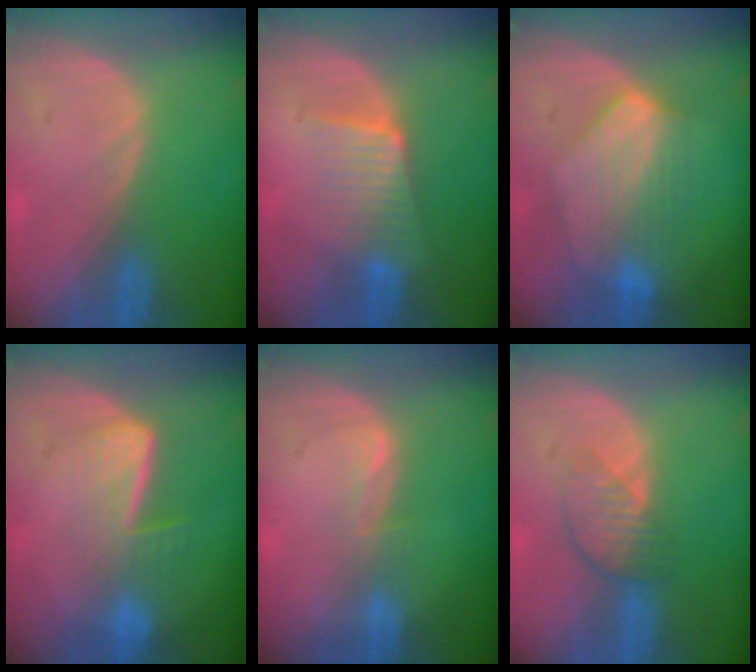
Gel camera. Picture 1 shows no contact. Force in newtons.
{"total": 5.8, "press": 5.5, "slide": 1.7}
{"total": 7.2, "press": 7.1, "slide": 1.2}
{"total": 6.9, "press": 5.8, "slide": 3.7}
{"total": 2.0, "press": 2.0, "slide": 0.3}
{"total": 4.0, "press": 3.7, "slide": 1.6}